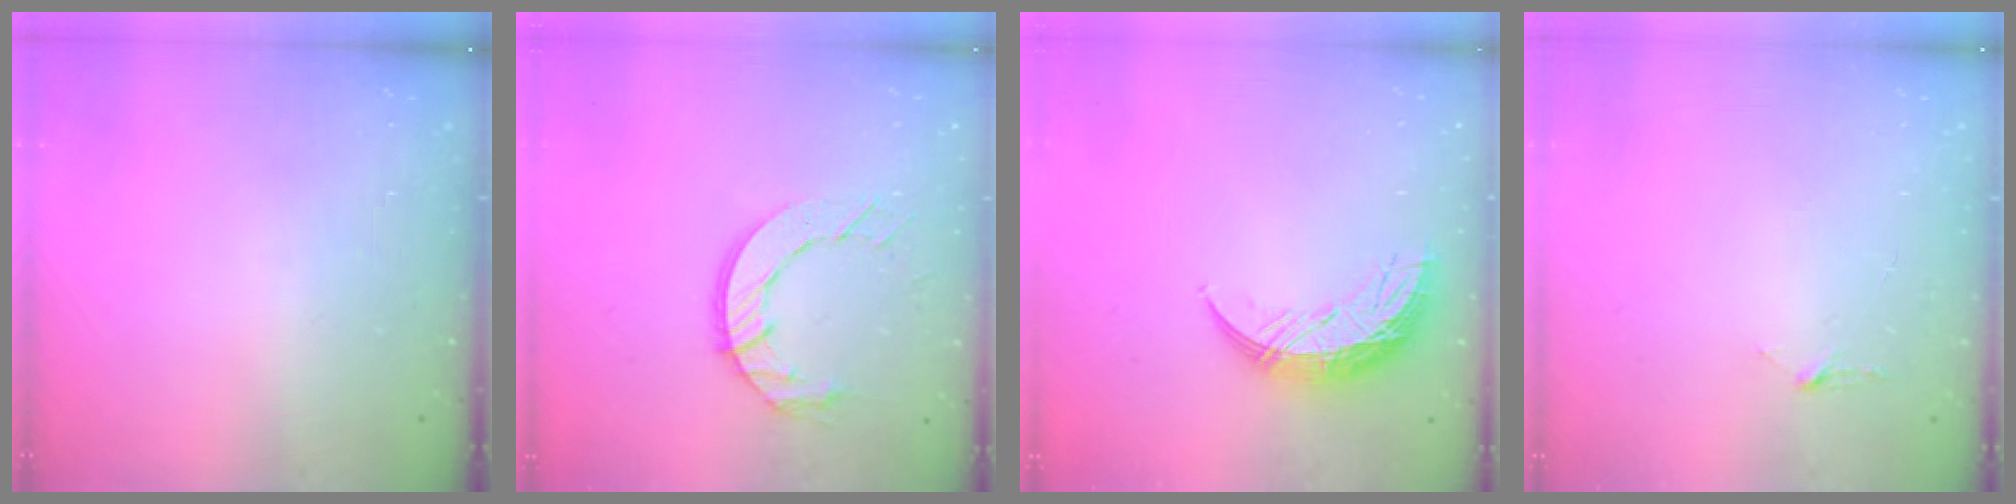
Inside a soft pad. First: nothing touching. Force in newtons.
{"total": 9.1, "press": 9.1, "slide": 0.5}
{"total": 10.5, "press": 10.5, "slide": 0.8}
{"total": 2.9, "press": 2.9, "slide": 0.3}